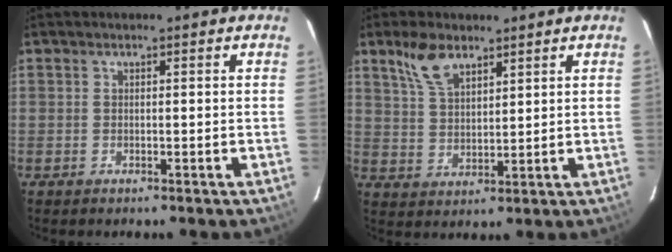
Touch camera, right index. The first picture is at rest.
{"total": 7.2, "force": [4.8, 3.3, 4.2], "torque": [-0.082, 0.012, 0.099]}